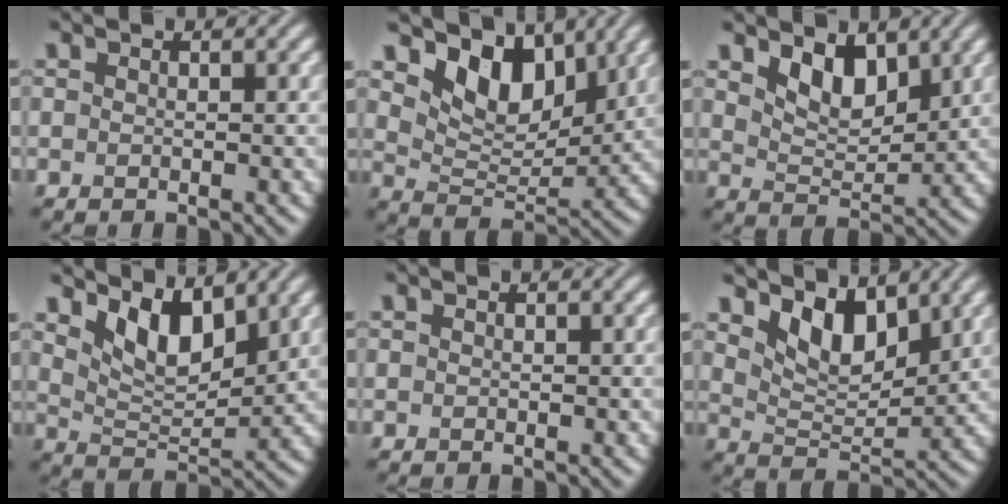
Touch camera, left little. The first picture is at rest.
{"total": 6.9, "force": [4.2, 3.8, 3.9], "torque": [-0.072, -0.010, 0.067]}
{"total": 3.9, "force": [2.4, 2.0, 2.4], "torque": [-0.054, -0.010, 0.040]}
{"total": 5.5, "force": [3.2, 2.5, 3.7], "torque": [-0.077, -0.013, 0.055]}
{"total": 0.0}
{"total": 5.0, "force": [3.2, 2.4, 3.0], "torque": [-0.065, -0.014, 0.052]}